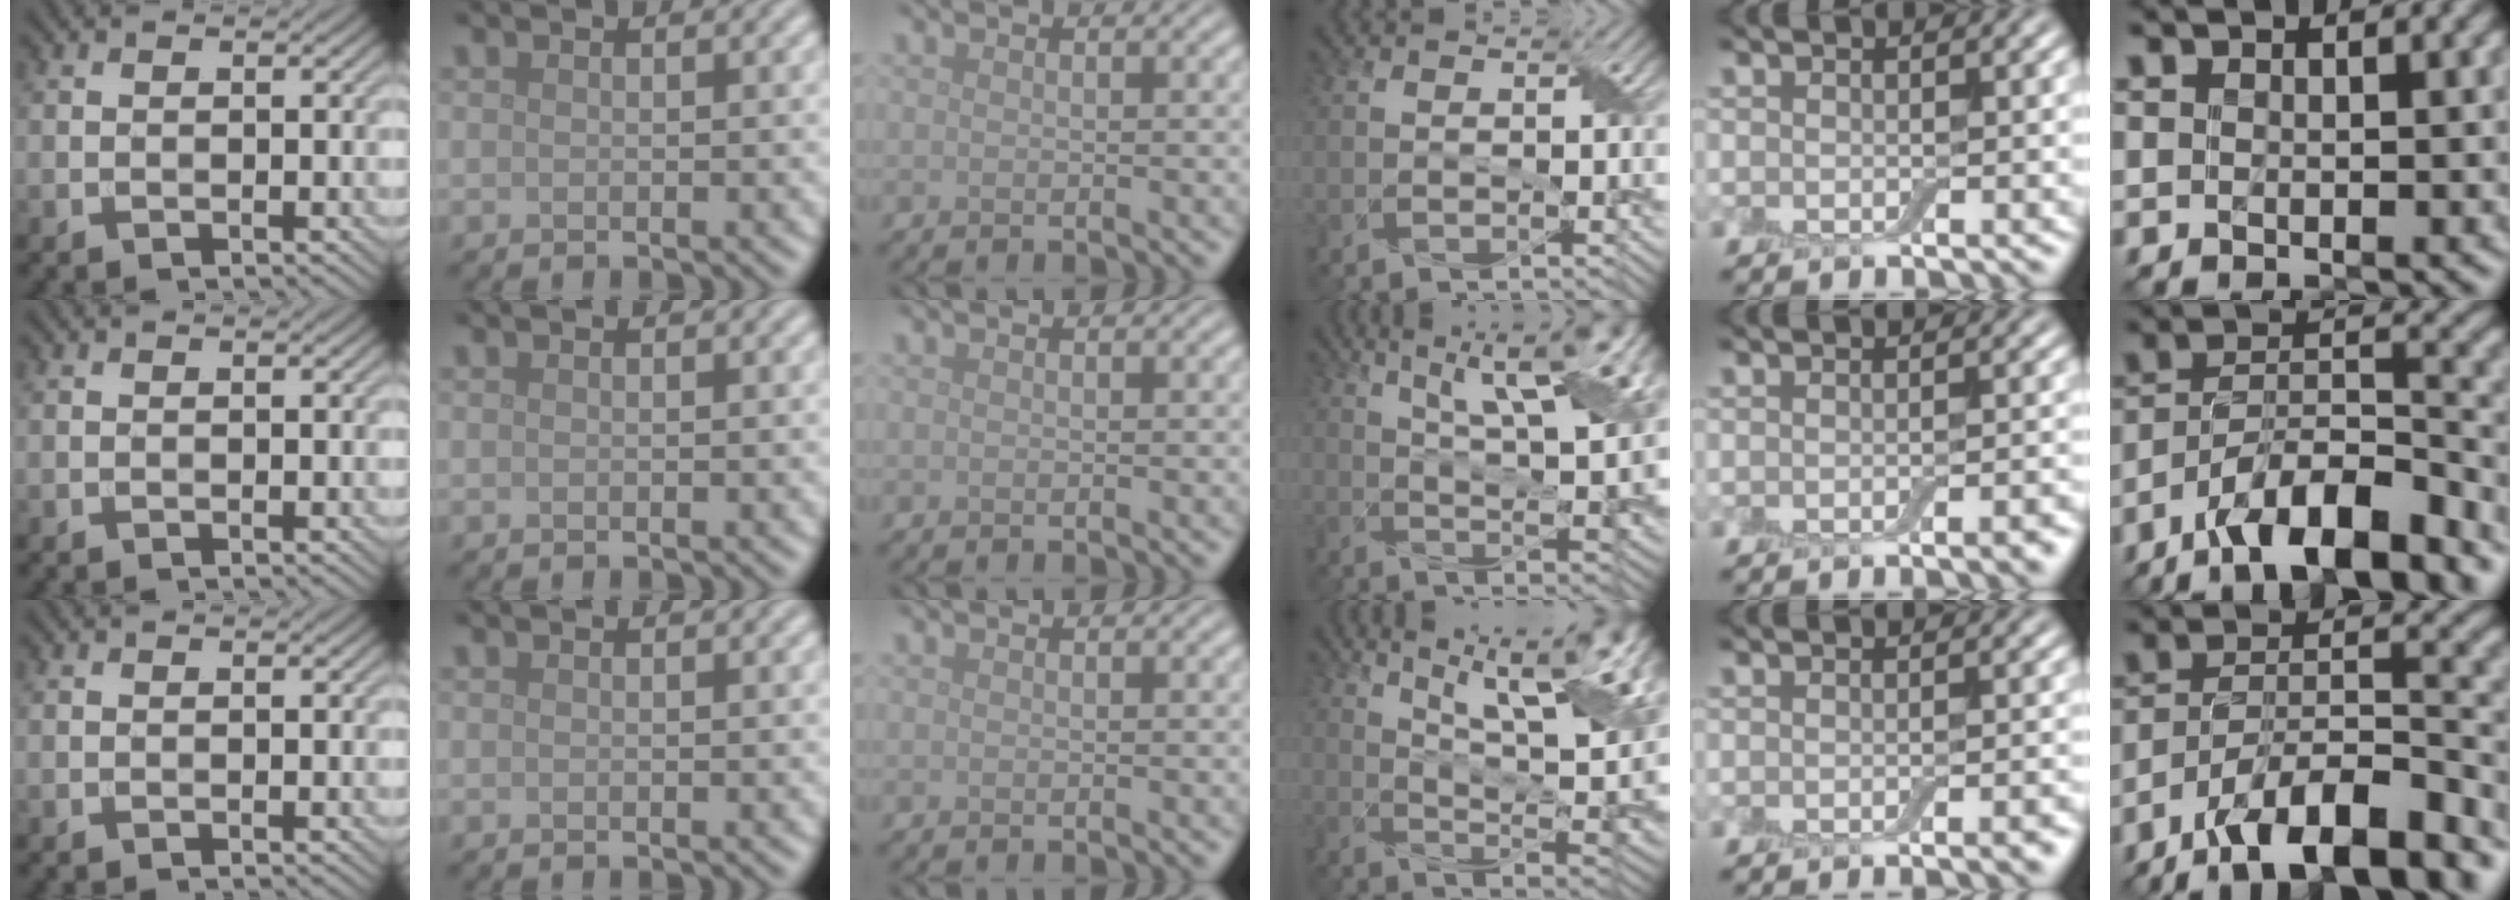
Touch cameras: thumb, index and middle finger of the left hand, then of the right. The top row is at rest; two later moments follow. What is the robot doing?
{"motion": "wrap", "object": "adhesive wrap"}